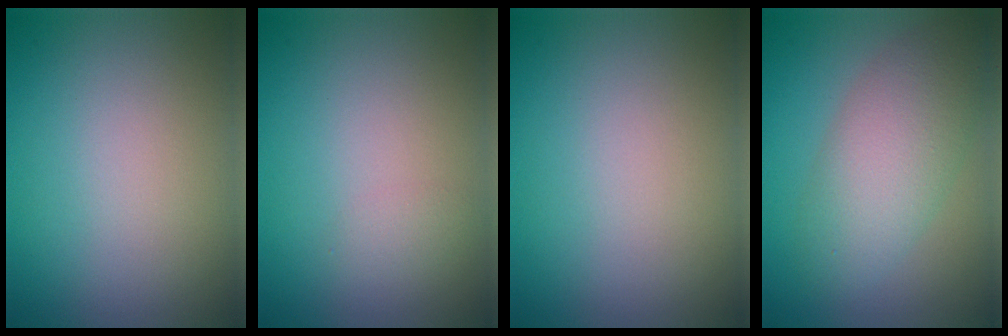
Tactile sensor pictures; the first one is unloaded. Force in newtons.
{"total": 0.8, "press": 0.8, "slide": 0.0}
{"total": 0.0}
{"total": 5.9, "press": 5.9, "slide": 0.3}